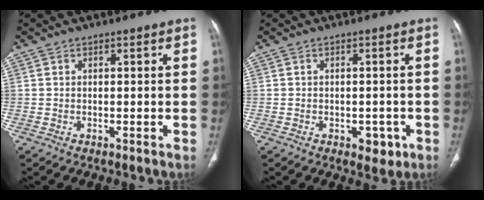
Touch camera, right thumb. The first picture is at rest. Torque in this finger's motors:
{"motor_torque": [0.20, 0.55, -0.21, 0.03, 0.13]}